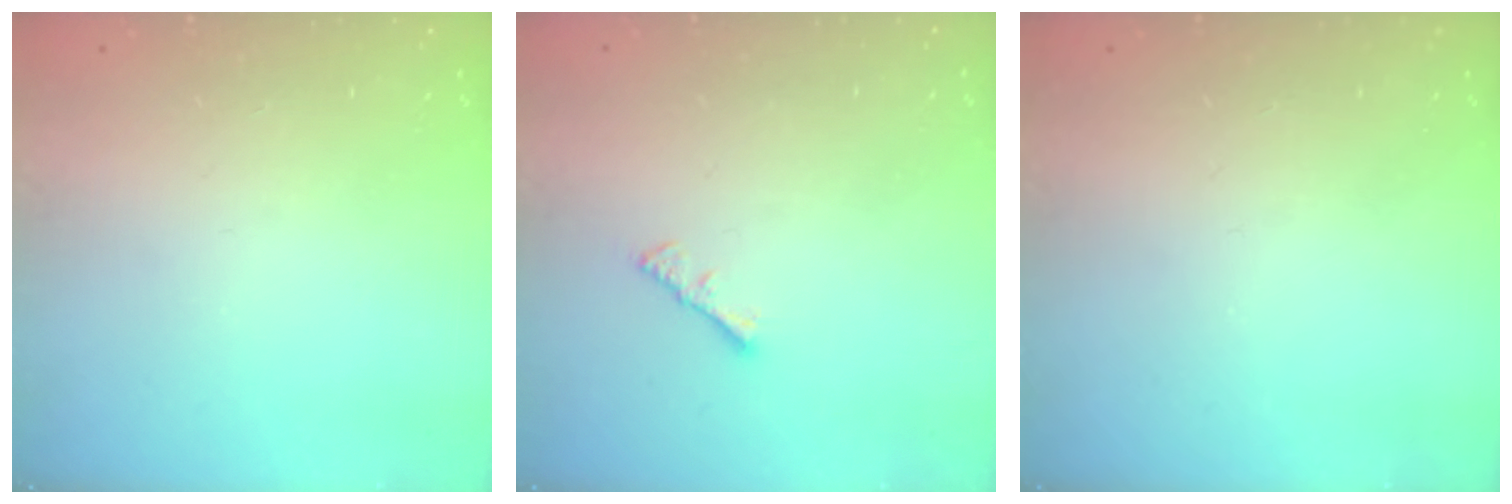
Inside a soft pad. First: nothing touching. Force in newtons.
{"total": 1.1, "press": 1.1, "slide": 0.4}
{"total": 0.0}